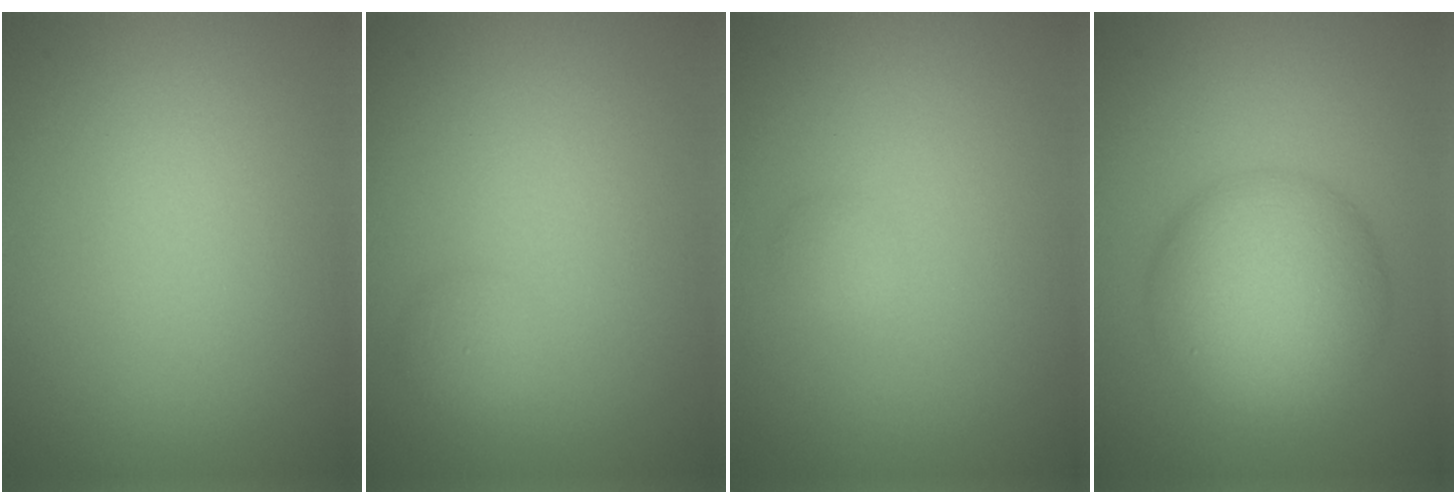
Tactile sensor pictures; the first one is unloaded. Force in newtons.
{"total": 1.3, "press": 1.2, "slide": 0.1}
{"total": 0.8, "press": 0.8, "slide": 0.1}
{"total": 8.8, "press": 8.8, "slide": 0.1}